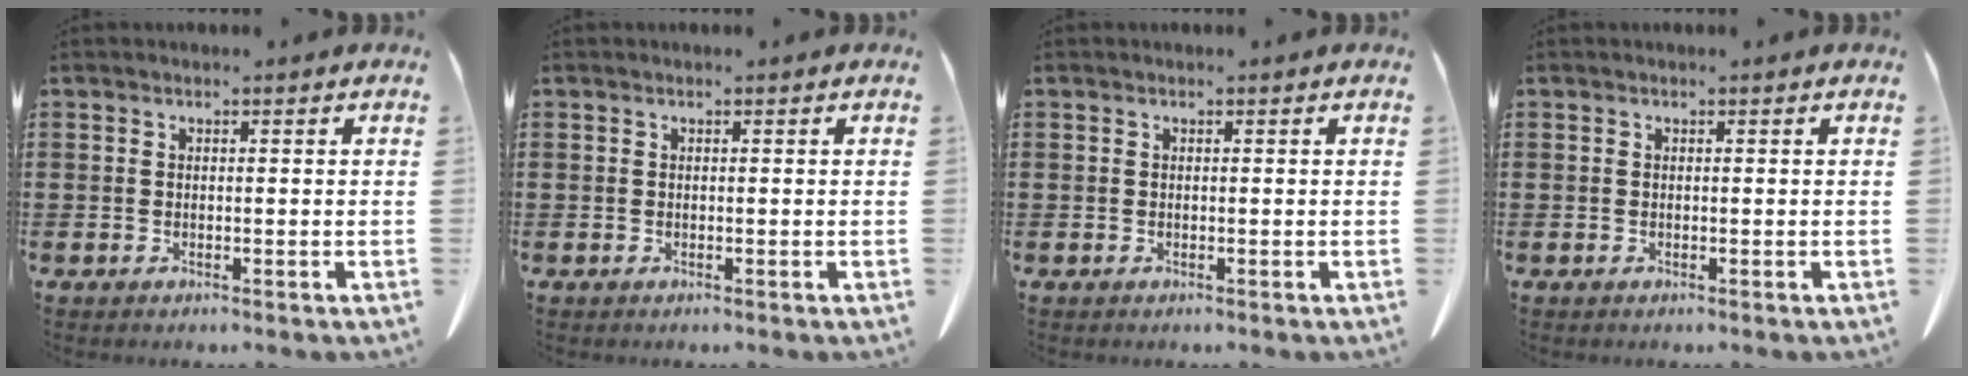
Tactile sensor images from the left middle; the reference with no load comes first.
{"total": 0.0}
{"total": 0.0}
{"total": 0.0}